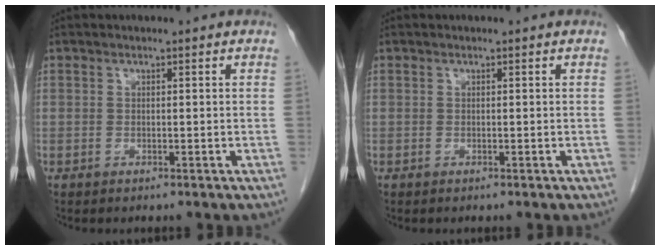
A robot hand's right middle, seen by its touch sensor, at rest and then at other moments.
{"total": 0.0}